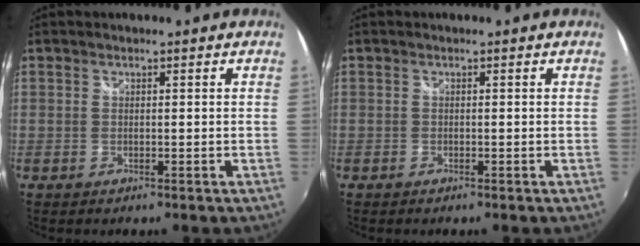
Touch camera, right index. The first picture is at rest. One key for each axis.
{"total": 0.0}